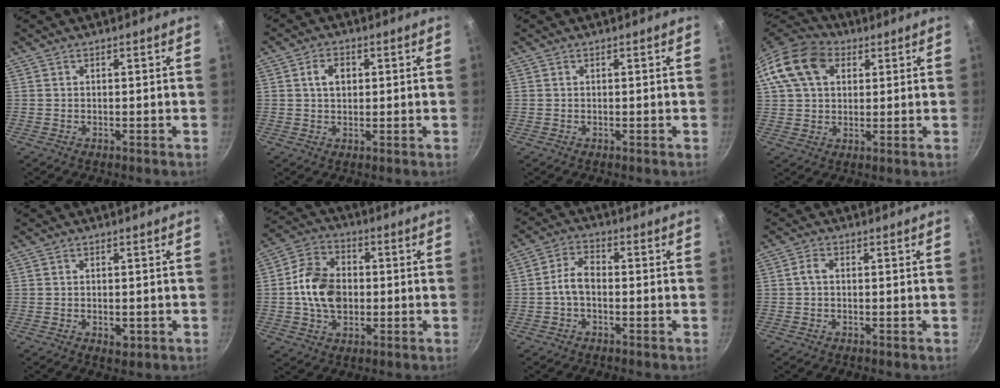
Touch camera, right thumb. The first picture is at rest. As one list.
[{"total": 4.0, "force": [0.9, 2.8, 2.7], "torque": [-0.030, 0.004, 0.014]}, {"total": 0.0}, {"total": 15.1, "force": [5.1, 10.8, 9.3], "torque": [-0.170, 0.021, 0.079]}, {"total": 2.6, "force": [-0.7, 1.5, 2.0], "torque": [-0.030, -0.004, -0.008]}, {"total": 12.3, "force": [-0.3, 8.9, 8.4], "torque": [-0.132, 0.017, -0.015]}, {"total": 5.1, "force": [-1.0, 3.1, 3.9], "torque": [-0.072, 0.026, -0.027]}, {"total": 1.8, "force": [0.0, 1.1, 1.4], "torque": [-0.030, 0.010, -0.003]}]